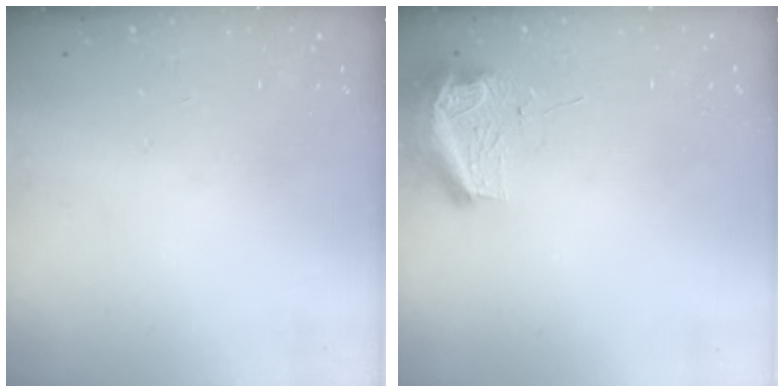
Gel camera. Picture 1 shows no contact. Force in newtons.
{"total": 8.7, "press": 8.6, "slide": 1.0}